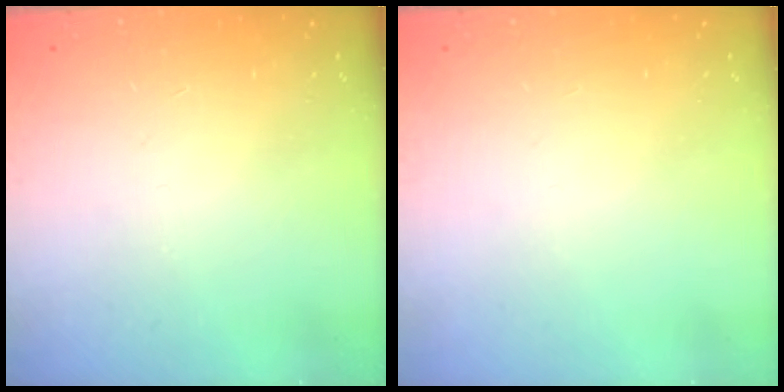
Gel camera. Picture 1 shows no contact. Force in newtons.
{"total": 0.0}